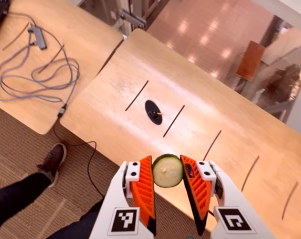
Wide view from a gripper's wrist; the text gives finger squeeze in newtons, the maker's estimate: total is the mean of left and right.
{"total": 8.8, "left": 8.8, "right": 8.8}